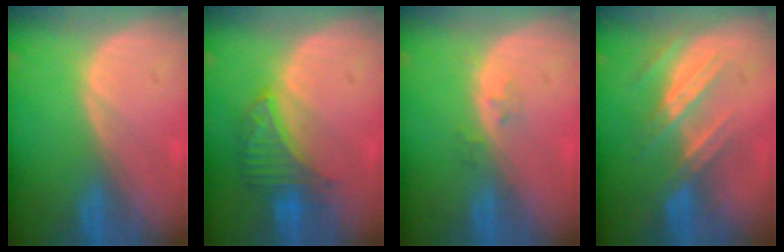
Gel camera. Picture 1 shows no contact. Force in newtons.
{"total": 6.6, "press": 6.1, "slide": 2.5}
{"total": 1.9, "press": 1.4, "slide": 1.2}
{"total": 7.4, "press": 6.5, "slide": 3.5}